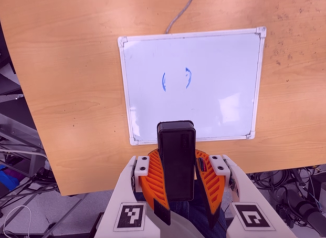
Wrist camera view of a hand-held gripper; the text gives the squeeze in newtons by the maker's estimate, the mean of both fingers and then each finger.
{"total": 11.1, "left": 10.3, "right": 11.9}